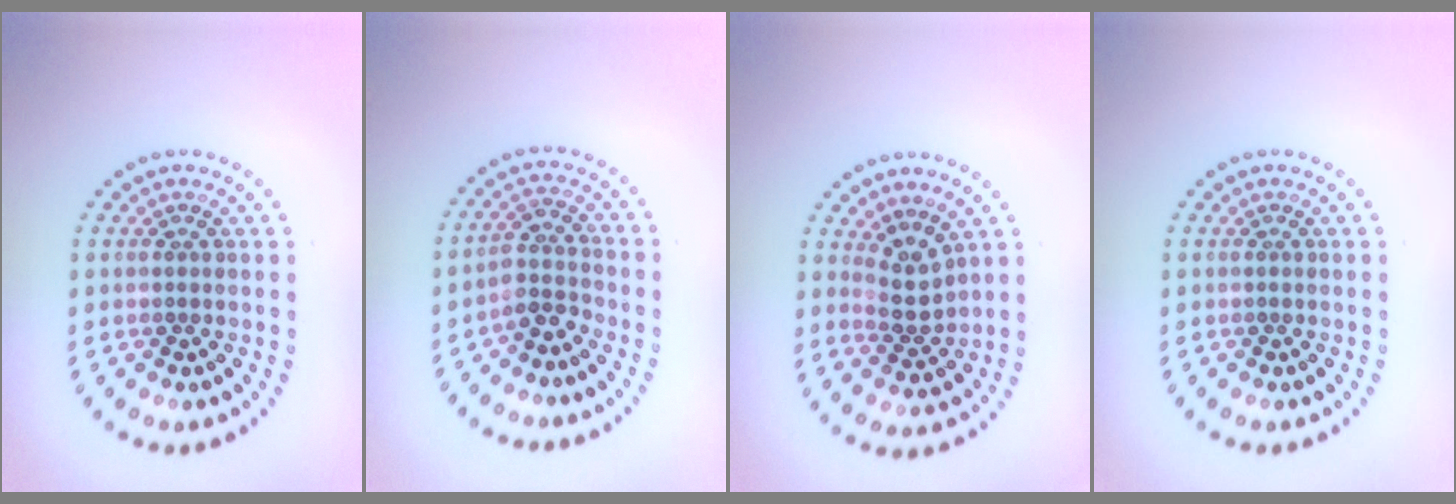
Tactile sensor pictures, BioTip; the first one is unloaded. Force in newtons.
{"total": 2.5, "press": 1.9, "slide": 1.6}
{"total": 2.5, "press": 2.0, "slide": 1.5}
{"total": 0.0}